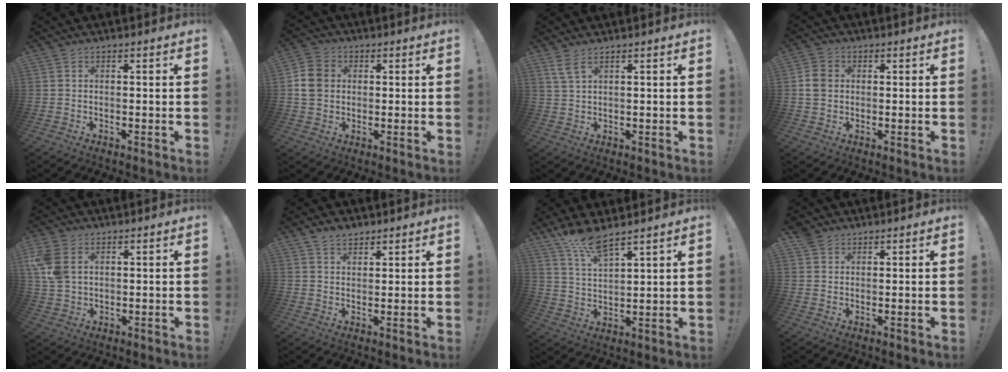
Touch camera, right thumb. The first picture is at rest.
{"total": 8.5, "force": [1.0, 7.1, 4.6], "torque": [-0.090, 0.008, 0.021]}
{"total": 4.0, "force": [2.6, 0.8, 2.9], "torque": [-0.063, -0.006, 0.048]}
{"total": 5.4, "force": [0.6, 4.6, 2.9], "torque": [-0.051, 0.009, 0.013]}
{"total": 8.7, "force": [3.1, 5.9, 5.6], "torque": [-0.121, -0.008, 0.059]}
{"total": 4.0, "force": [3.3, 2.0, 1.0], "torque": [-0.009, -0.021, 0.060]}
{"total": 9.1, "force": [7.6, 1.6, 4.6], "torque": [-0.104, -0.040, 0.141]}
{"total": 3.2, "force": [2.4, 2.1, 0.5], "torque": [-0.005, -0.012, 0.045]}